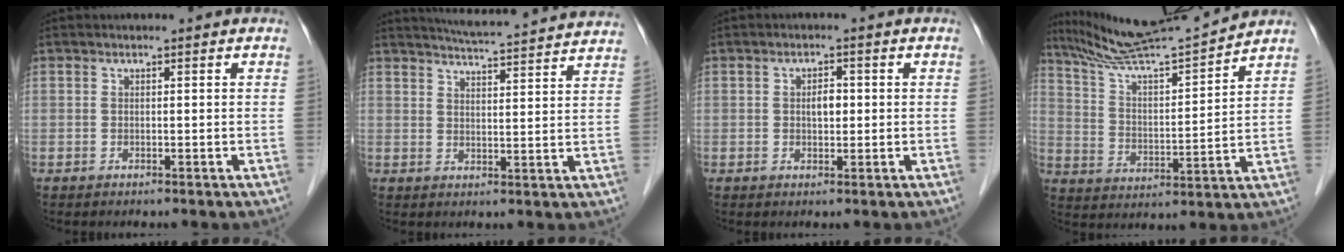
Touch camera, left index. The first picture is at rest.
{"total": 16.9, "force": [16.0, 0.1, 5.2], "torque": [-0.086, -0.008, 0.200]}
{"total": 2.2, "force": [0.1, 1.2, 1.8], "torque": [-0.032, 0.002, 0.002]}
{"total": 13.9, "force": [13.1, -1.7, 4.2], "torque": [-0.086, -0.007, 0.230]}